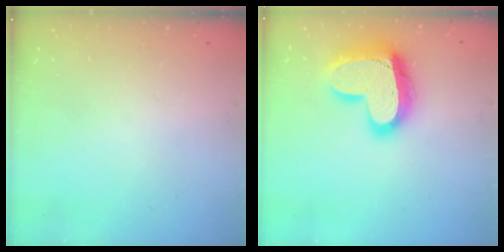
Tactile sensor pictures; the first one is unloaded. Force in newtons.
{"total": 19.3, "press": 19.2, "slide": 1.6}